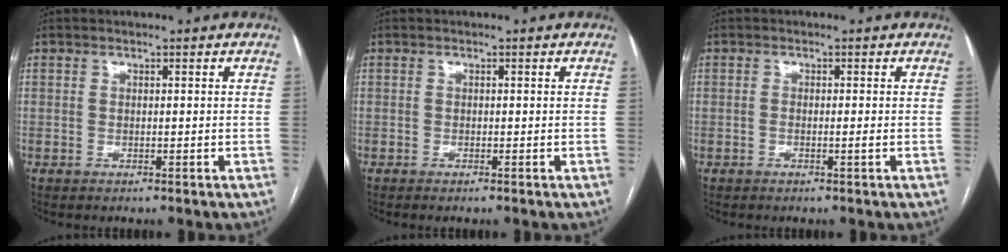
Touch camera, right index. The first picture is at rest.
{"total": 0.5, "force": [-0.4, -0.1, 0.3], "torque": [-0.009, -0.002, -0.007]}
{"total": 1.1, "force": [-0.4, -0.1, 1.0], "torque": [-0.020, -0.001, -0.006]}